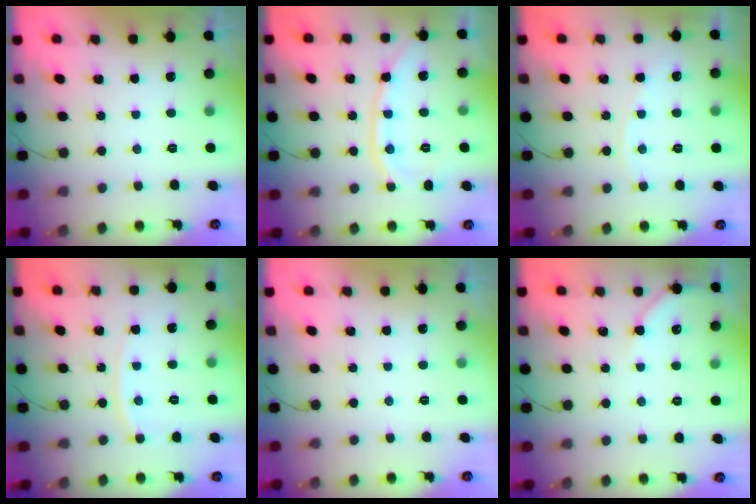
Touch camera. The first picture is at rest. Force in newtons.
{"total": 9.3, "press": 9.3, "slide": 0.6}
{"total": 4.2, "press": 4.1, "slide": 0.6}
{"total": 5.1, "press": 5.0, "slide": 0.8}
{"total": 0.0}
{"total": 4.6, "press": 4.5, "slide": 0.7}